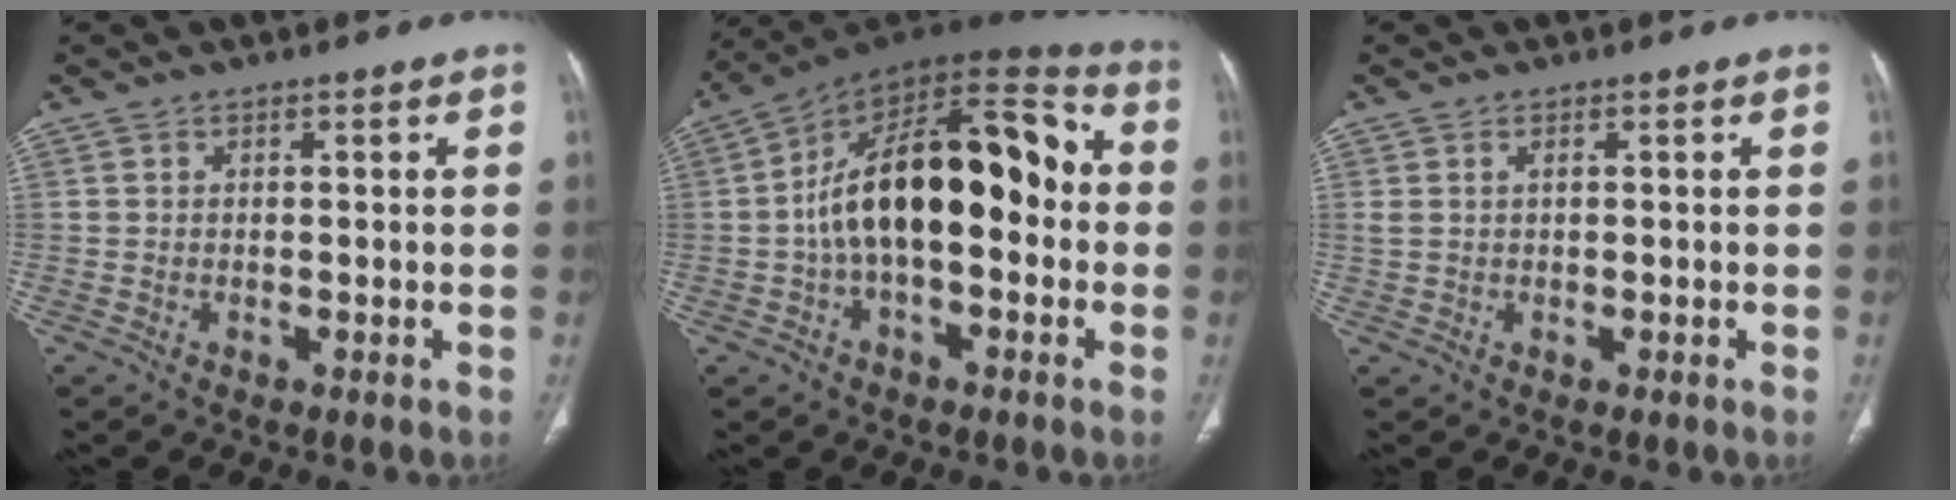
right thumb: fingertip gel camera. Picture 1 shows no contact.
{"total": 21.3, "force": [-0.4, 10.8, 18.4], "torque": [-0.279, 0.054, -0.015]}
{"total": 1.5, "force": [0.6, 0.7, 1.2], "torque": [-0.035, 0.012, 0.020]}